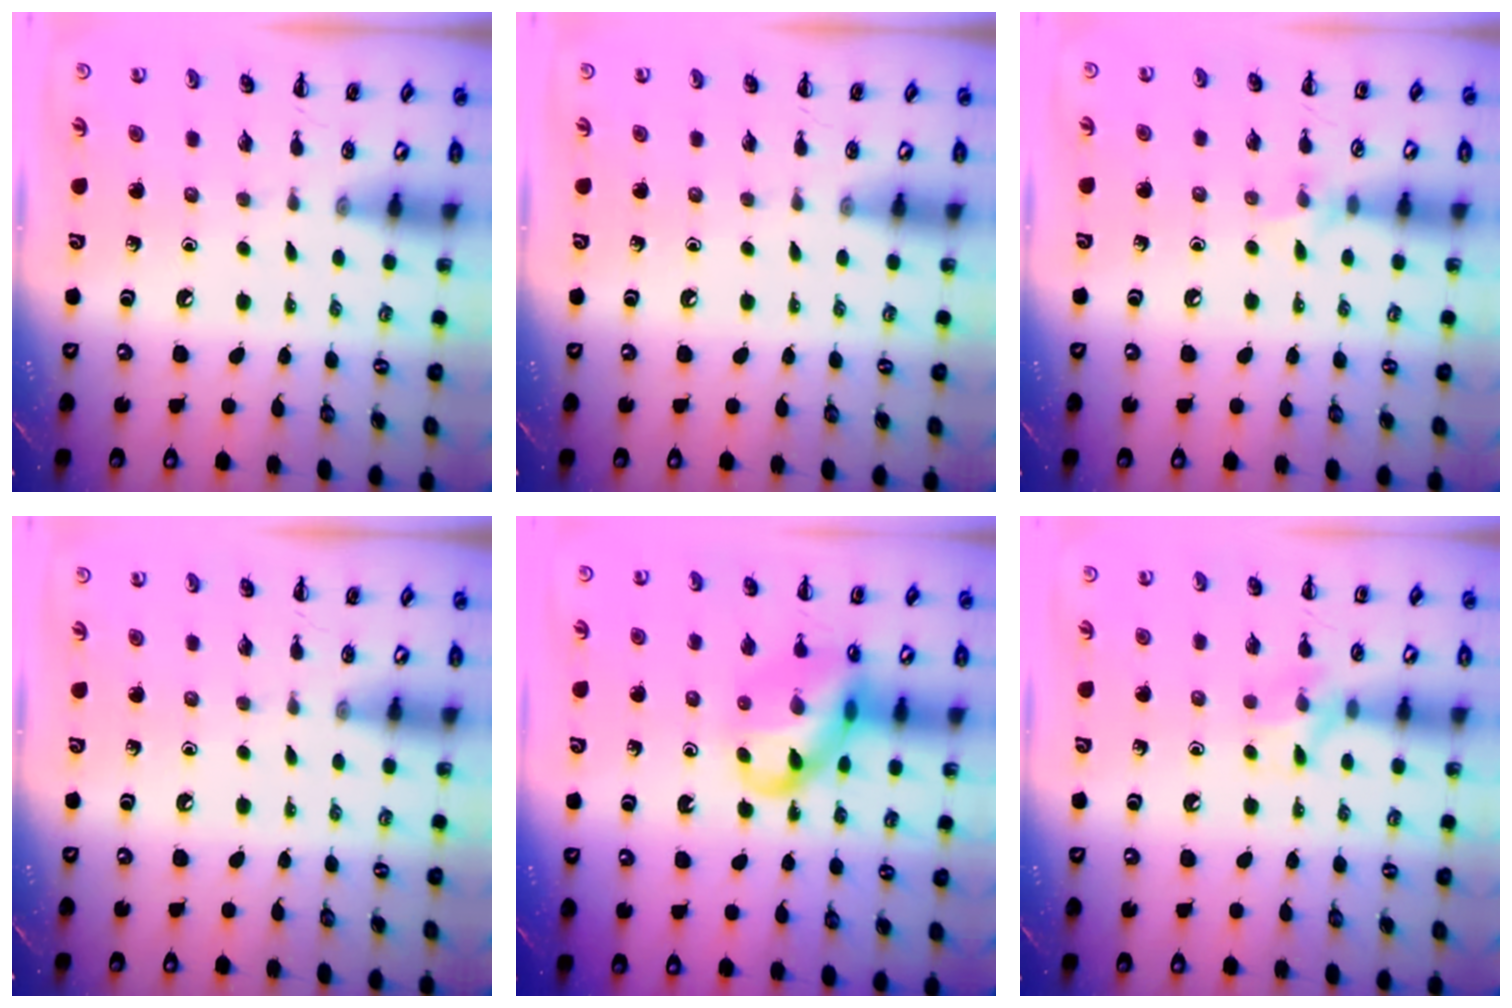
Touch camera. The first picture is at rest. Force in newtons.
{"total": 0.0}
{"total": 5.6, "press": 5.3, "slide": 1.6}
{"total": 0.0}
{"total": 13.8, "press": 13.7, "slide": 2.2}
{"total": 8.1, "press": 8.0, "slide": 1.2}